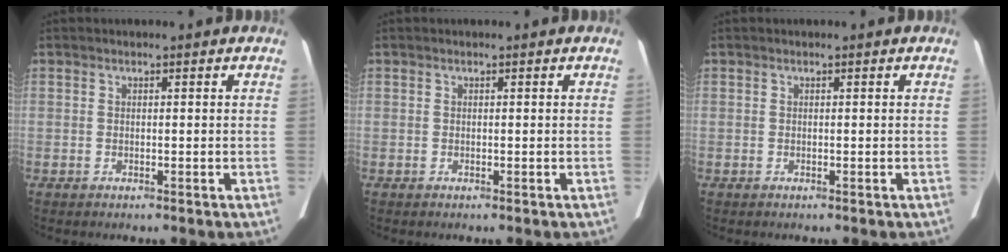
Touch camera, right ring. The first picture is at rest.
{"total": 0.0}
{"total": 0.0}